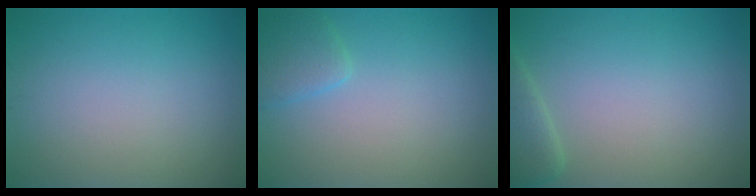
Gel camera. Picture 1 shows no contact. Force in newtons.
{"total": 2.0, "press": 2.0, "slide": 0.1}
{"total": 2.2, "press": 2.2, "slide": 0.3}